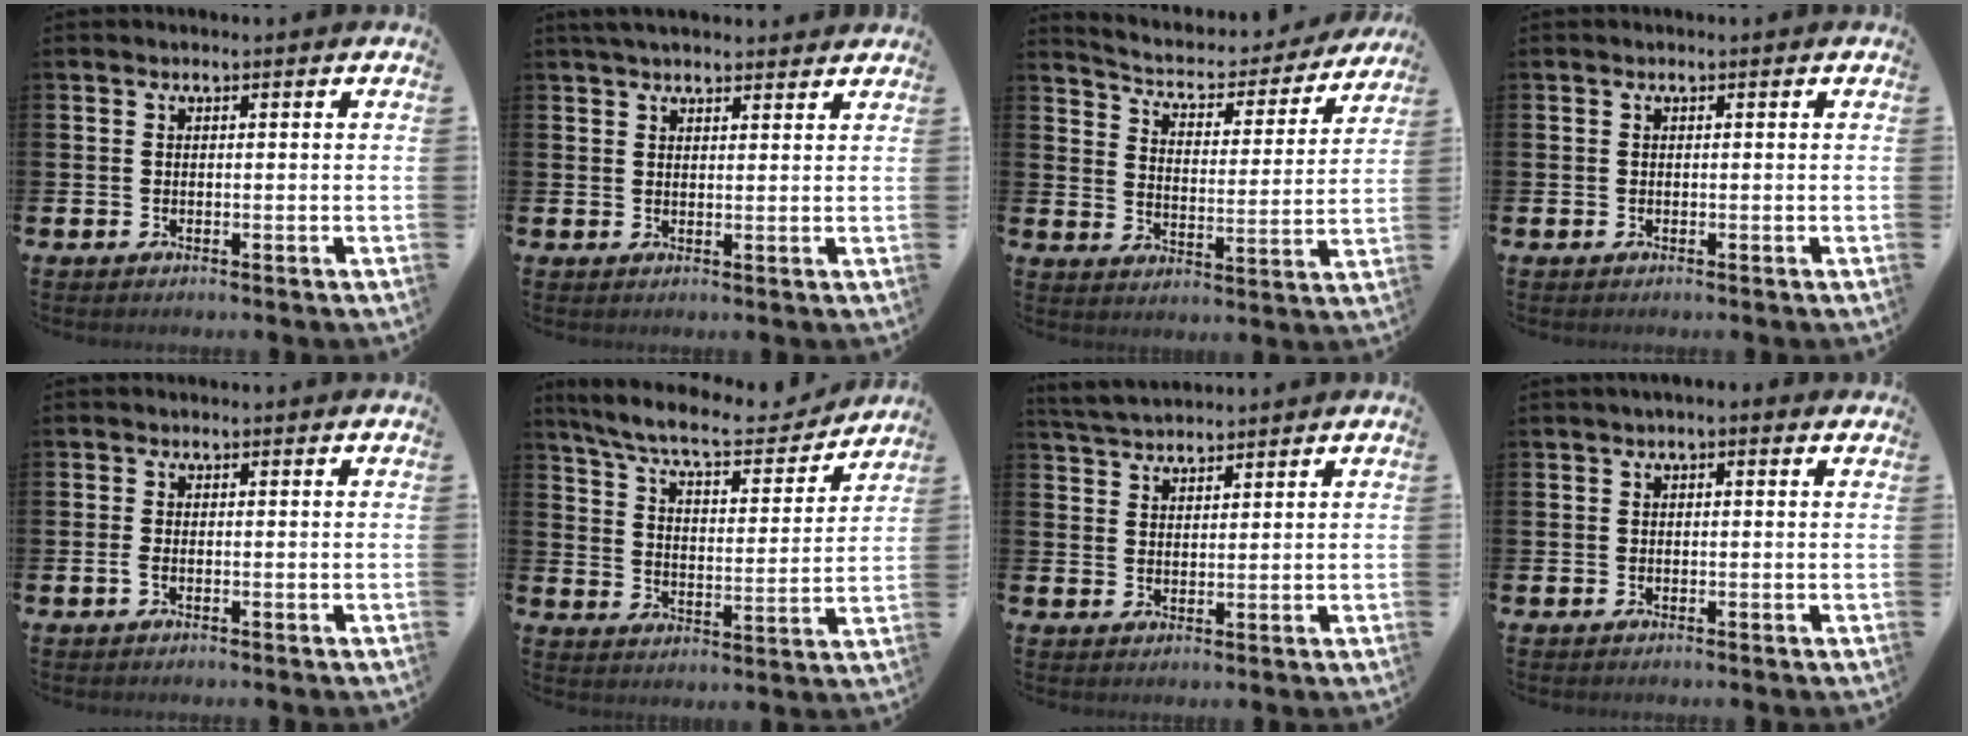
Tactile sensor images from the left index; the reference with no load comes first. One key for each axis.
{"total": 3.4, "fx": 3.1, "fy": 0.8, "fz": 0.9, "tx": -0.020, "ty": -0.008, "tz": 0.058}
{"total": 5.2, "fx": 4.7, "fy": 1.7, "fz": 1.3, "tx": -0.055, "ty": -0.037, "tz": 0.074}
{"total": 0.0}
{"total": 1.0, "fx": -0.4, "fy": 0.3, "fz": 0.8, "tx": -0.018, "ty": 0.002, "tz": -0.007}
{"total": 8.8, "fx": 8.0, "fy": 1.4, "fz": 3.4, "tx": -0.096, "ty": -0.053, "tz": 0.134}
{"total": 3.9, "fx": 3.9, "fy": 0.6, "fz": 0.4, "tx": -0.022, "ty": -0.014, "tz": 0.073}
{"total": 0.7, "fx": 0.1, "fy": 0.3, "fz": 0.6, "tx": -0.010, "ty": 0.006, "tz": -0.001}